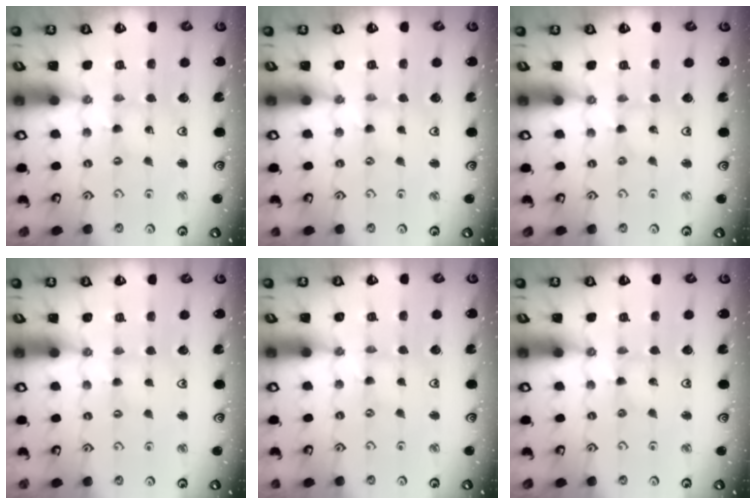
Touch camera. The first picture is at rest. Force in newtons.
{"total": 0.0}
{"total": 0.0}
{"total": 1.8, "press": 1.8, "slide": 0.4}
{"total": 0.0}
{"total": 0.0}